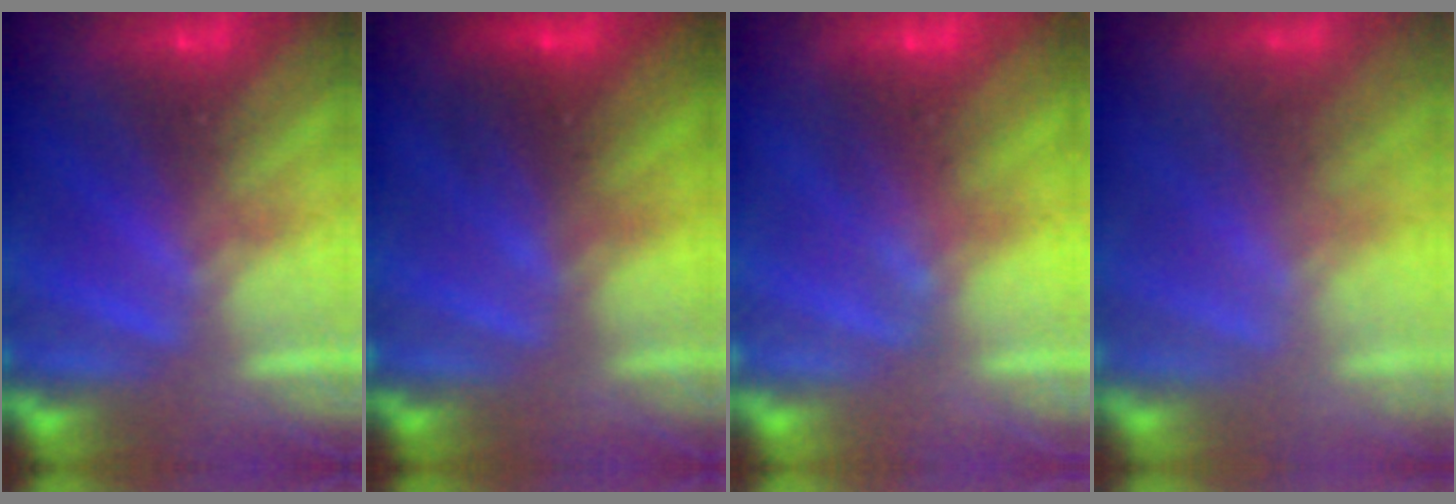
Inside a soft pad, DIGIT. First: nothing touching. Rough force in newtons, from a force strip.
{"total": 2.8}
{"total": 1.6}
{"total": 1.8}